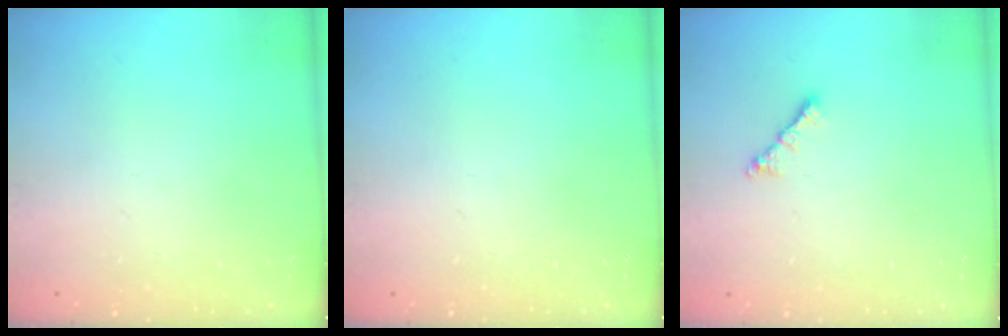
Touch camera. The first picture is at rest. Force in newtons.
{"total": 0.0}
{"total": 1.8, "press": 1.8, "slide": 0.5}